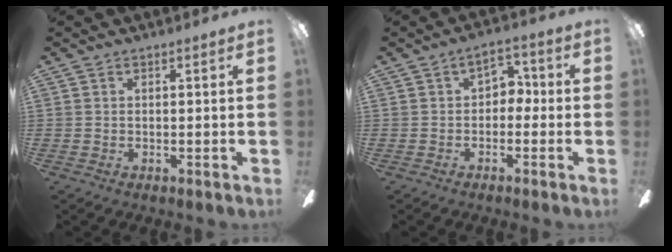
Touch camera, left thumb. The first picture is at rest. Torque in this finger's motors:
{"motor_torque": [-0.19, 0.24, -0.36, -0.14, 0.00]}